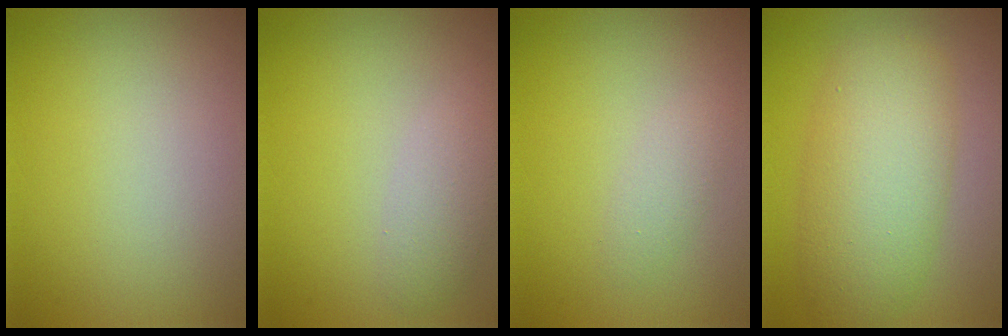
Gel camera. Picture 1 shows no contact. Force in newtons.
{"total": 2.3, "press": 2.3, "slide": 0.2}
{"total": 1.2, "press": 1.2, "slide": 0.1}
{"total": 6.8, "press": 6.8, "slide": 0.3}